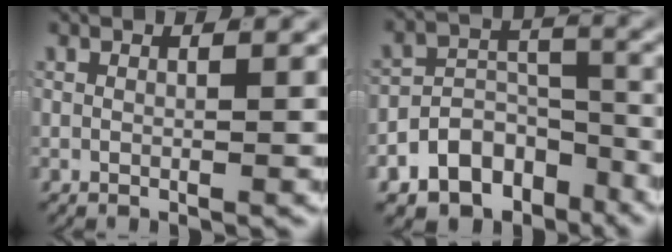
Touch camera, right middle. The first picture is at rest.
{"total": 12.2, "force": [-8.5, 7.8, 4.0], "torque": [-0.048, -0.017, -0.141]}